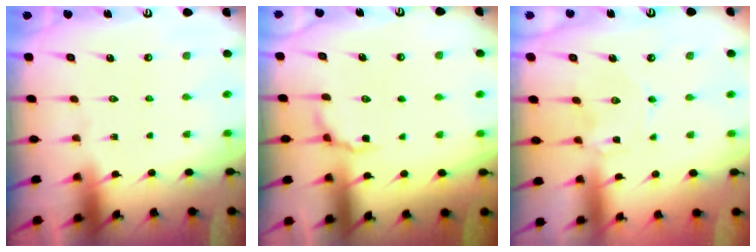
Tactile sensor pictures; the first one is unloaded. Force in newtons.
{"total": 5.6, "press": 5.4, "slide": 1.8}
{"total": 1.2, "press": 1.2, "slide": 0.3}